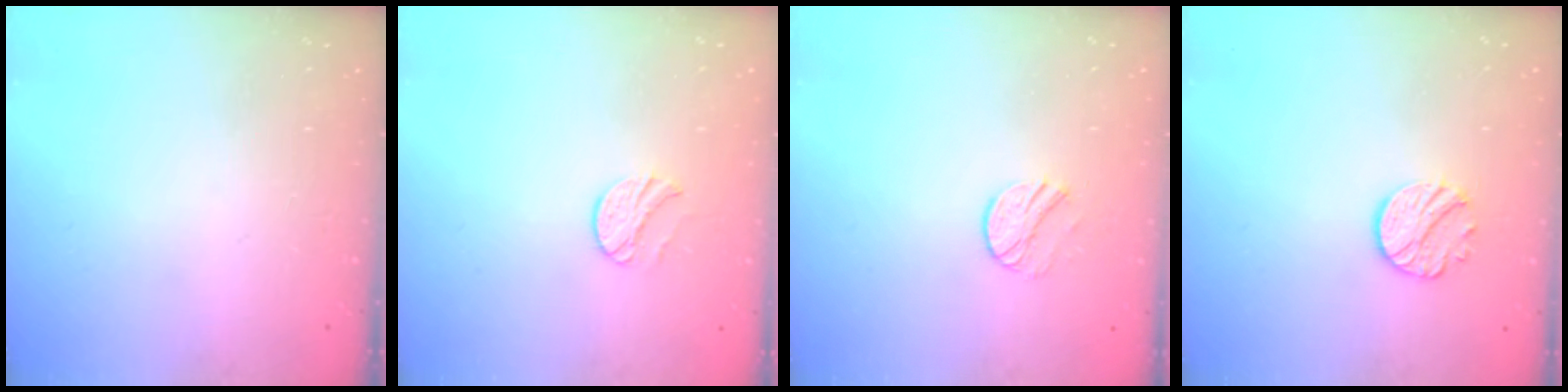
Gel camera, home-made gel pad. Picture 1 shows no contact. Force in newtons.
{"total": 8.0, "press": 7.9, "slide": 0.6}
{"total": 7.7, "press": 7.7, "slide": 0.6}
{"total": 9.0, "press": 9.0, "slide": 0.3}